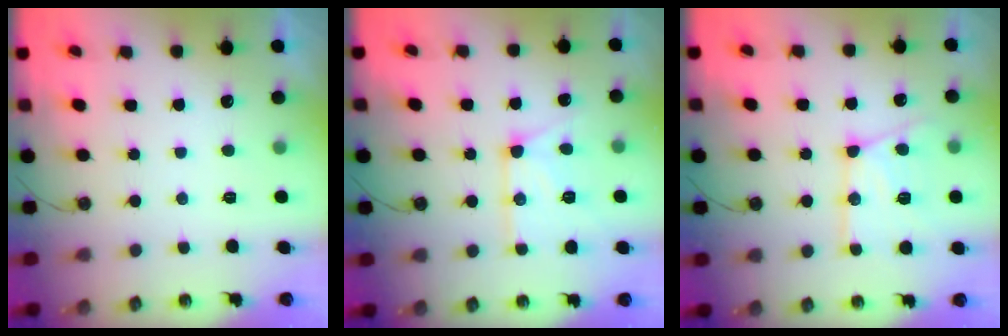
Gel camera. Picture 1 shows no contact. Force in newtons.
{"total": 12.6, "press": 12.6, "slide": 0.6}
{"total": 16.3, "press": 16.3, "slide": 1.7}